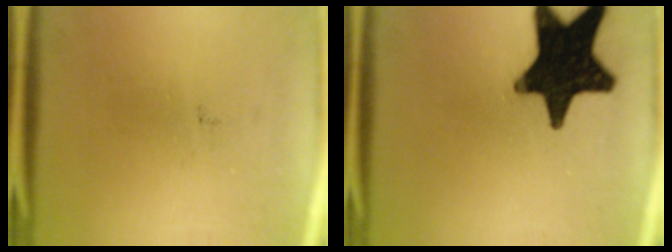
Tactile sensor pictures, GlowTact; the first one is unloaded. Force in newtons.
{"total": 19.4}